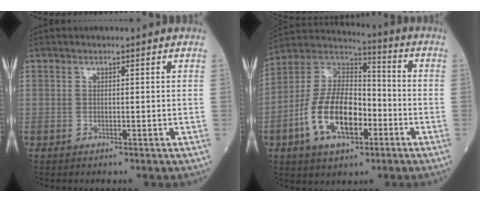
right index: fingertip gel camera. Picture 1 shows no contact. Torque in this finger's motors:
{"motor_torque": [1.79, -0.35, 1.05, 0.12]}